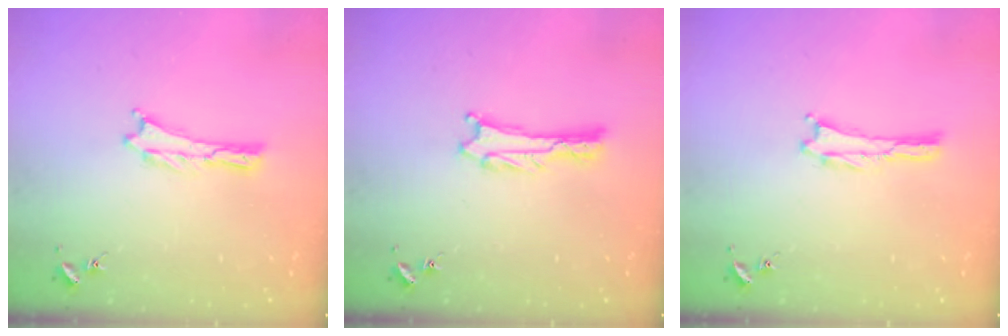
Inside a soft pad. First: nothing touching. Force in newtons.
{"total": 1.3, "press": 1.3, "slide": 0.0}
{"total": 0.0}